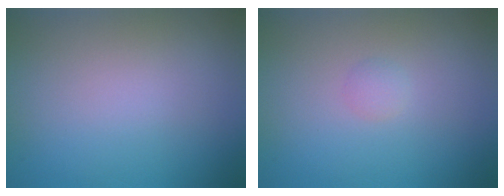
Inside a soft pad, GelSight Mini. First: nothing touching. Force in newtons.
{"total": 0.7, "press": 0.7, "slide": 0.0}